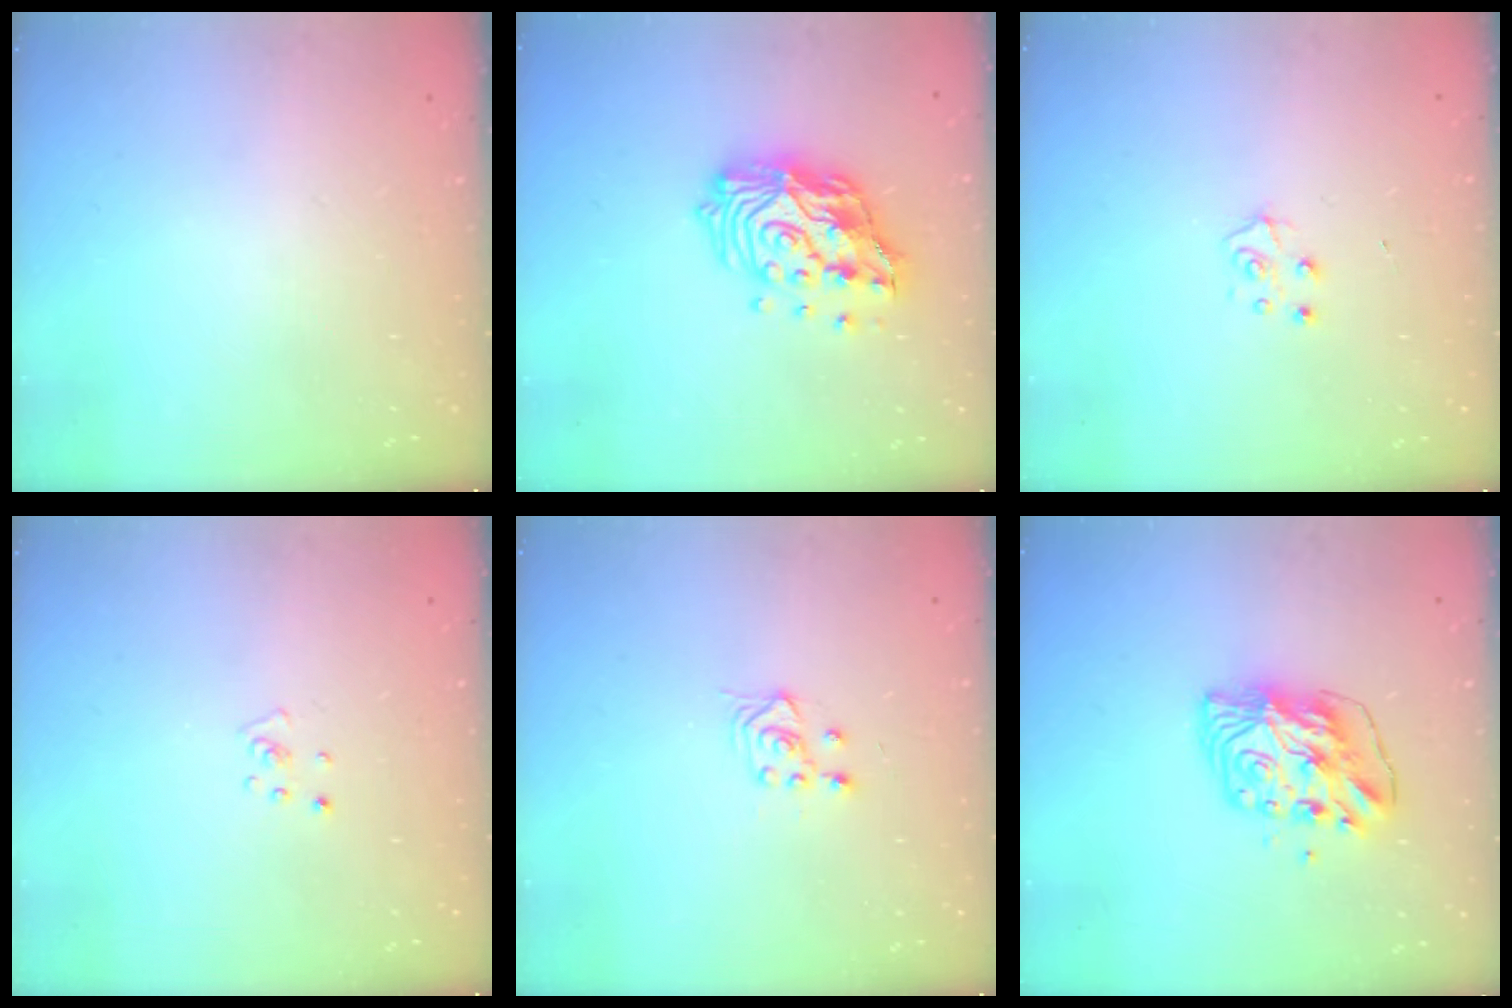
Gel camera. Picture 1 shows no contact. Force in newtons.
{"total": 16.3, "press": 16.2, "slide": 1.6}
{"total": 5.7, "press": 5.7, "slide": 0.5}
{"total": 2.2, "press": 2.2, "slide": 0.2}
{"total": 3.2, "press": 2.9, "slide": 1.4}
{"total": 8.5, "press": 8.4, "slide": 1.3}